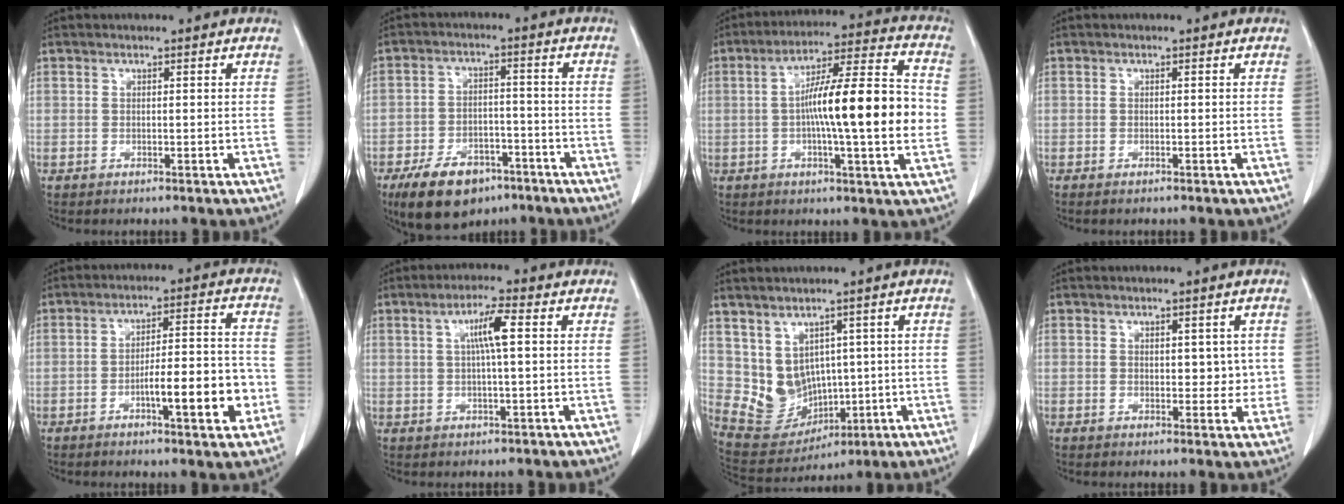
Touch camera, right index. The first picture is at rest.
{"total": 10.9, "force": [-7.2, 5.8, 5.9], "torque": [-0.107, -0.001, -0.117]}
{"total": 16.9, "force": [-0.9, 1.3, 16.8], "torque": [-0.265, 0.012, -0.023]}
{"total": 0.7, "force": [-0.4, 0.2, 0.6], "torque": [-0.010, -0.002, -0.008]}
{"total": 11.0, "force": [-3.7, 2.0, 10.1], "torque": [-0.152, 0.015, -0.054]}
{"total": 5.1, "force": [1.1, 0.3, 5.0], "torque": [-0.092, 0.009, 0.019]}
{"total": 8.2, "force": [1.3, 7.2, 3.8], "torque": [-0.075, 0.017, 0.058]}
{"total": 4.4, "force": [0.5, 2.4, 3.6], "torque": [-0.034, -0.002, 0.007]}